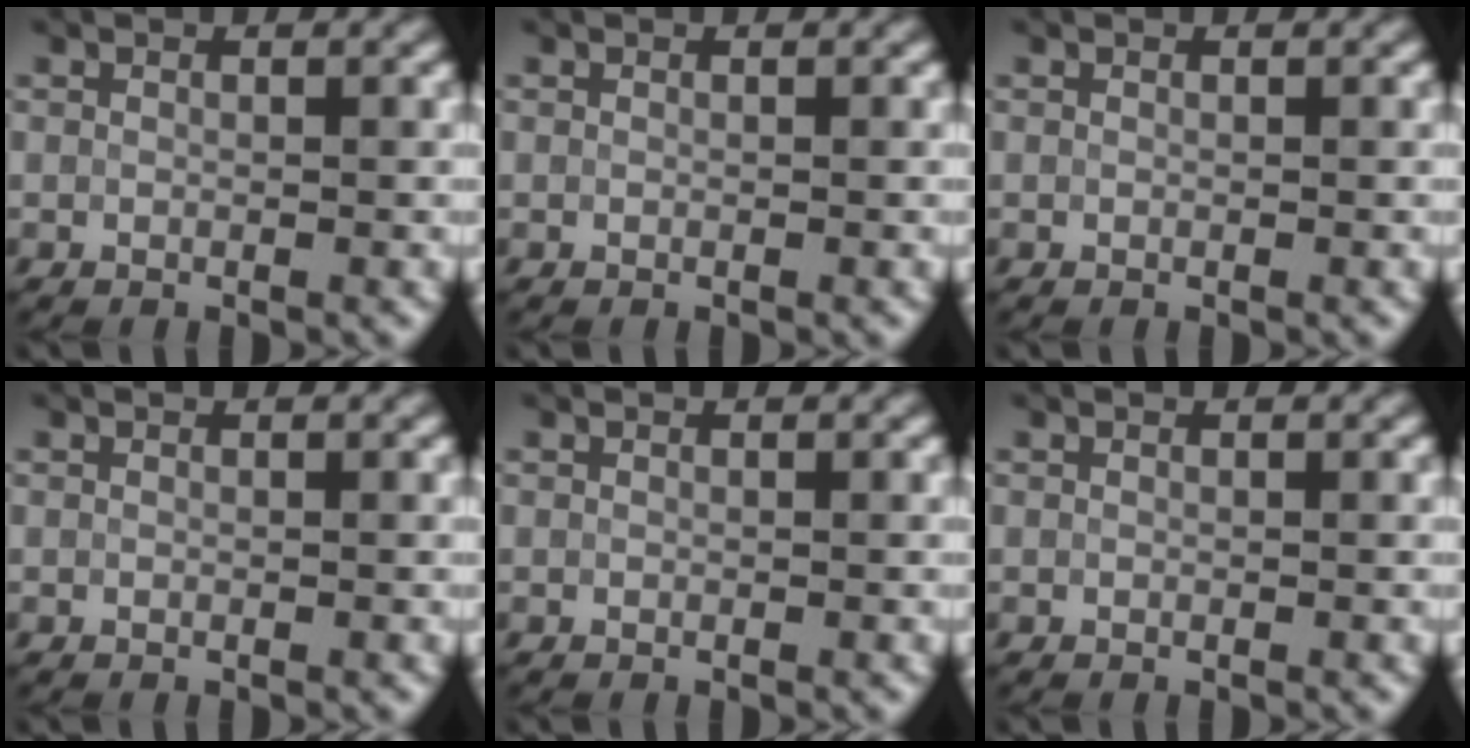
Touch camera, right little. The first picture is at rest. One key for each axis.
{"total": 0.0}
{"total": 0.0}
{"total": 0.0}
{"total": 0.0}
{"total": 0.0}